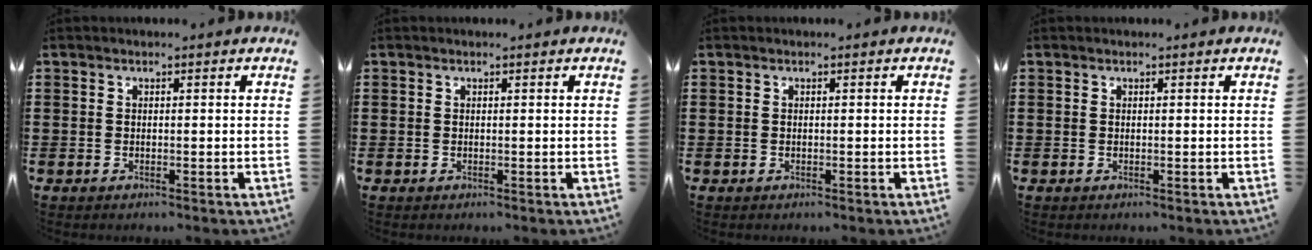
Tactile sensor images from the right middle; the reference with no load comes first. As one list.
[{"total": 0.0}, {"total": 0.0}, {"total": 0.0}]